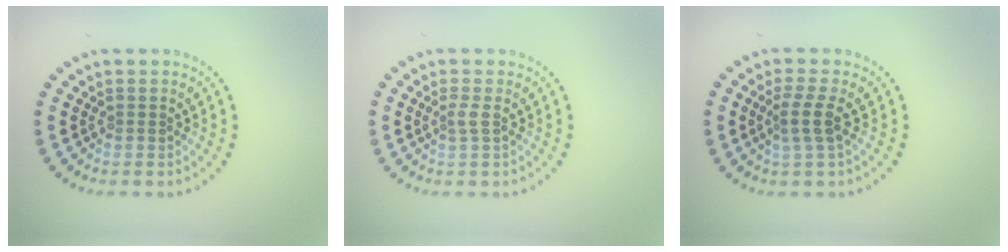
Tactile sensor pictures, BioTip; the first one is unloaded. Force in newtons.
{"total": 1.1, "press": 0.8, "slide": 0.7}
{"total": 2.3, "press": 1.8, "slide": 1.3}